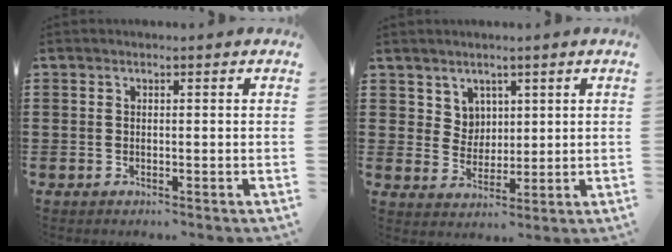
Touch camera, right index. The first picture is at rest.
{"total": 4.4, "force": [2.7, 3.5, 0.4], "torque": [-0.028, 0.007, 0.050]}